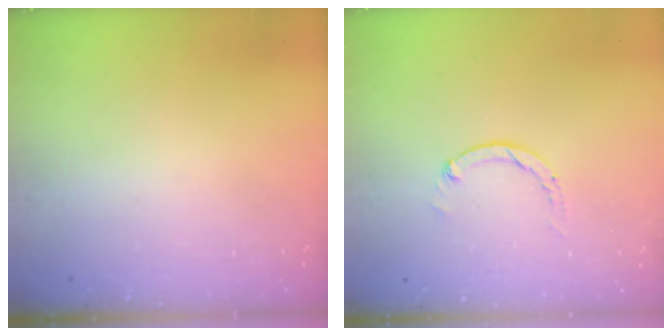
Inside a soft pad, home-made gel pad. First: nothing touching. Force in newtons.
{"total": 1.2, "press": 1.2, "slide": 0.3}